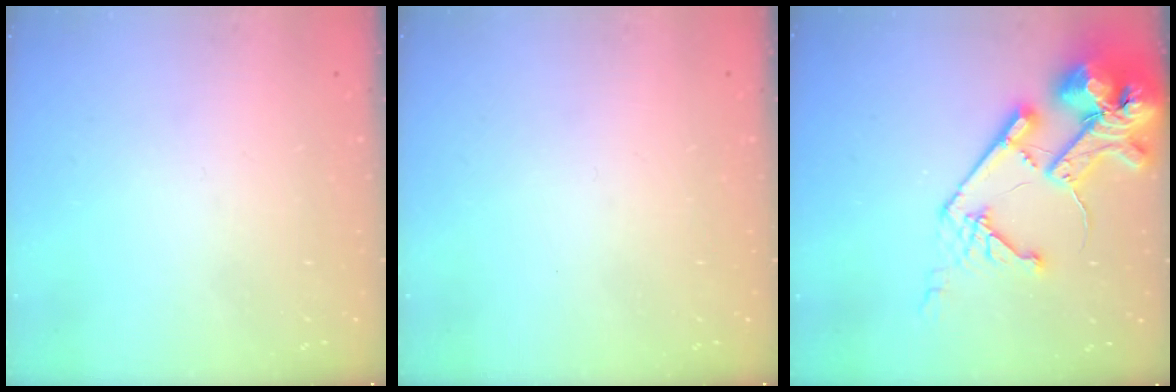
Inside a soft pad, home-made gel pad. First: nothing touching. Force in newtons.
{"total": 0.0}
{"total": 22.0, "press": 21.8, "slide": 2.7}